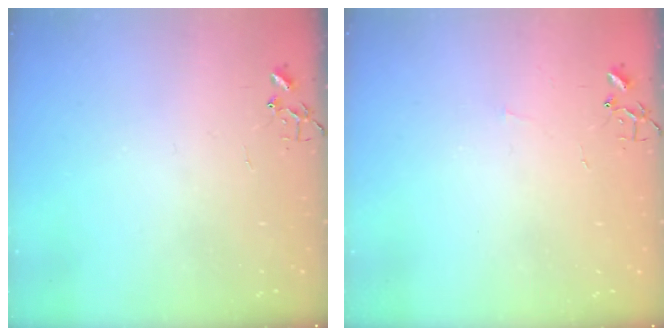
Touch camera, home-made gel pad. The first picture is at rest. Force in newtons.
{"total": 2.3, "press": 2.3, "slide": 0.4}